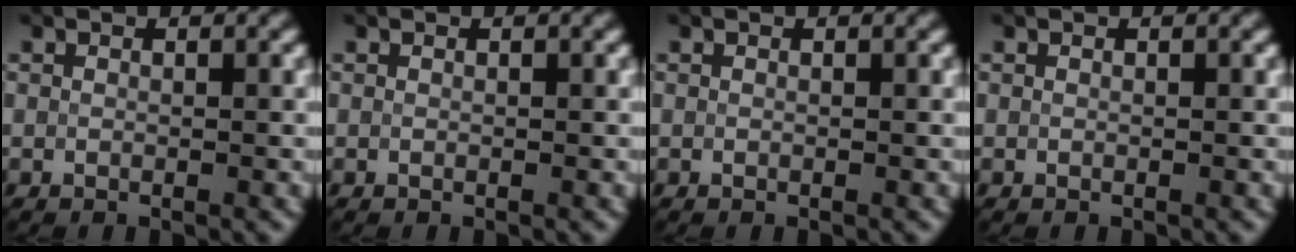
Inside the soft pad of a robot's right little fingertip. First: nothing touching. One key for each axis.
{"total": 0.0}
{"total": 0.0}
{"total": 0.0}